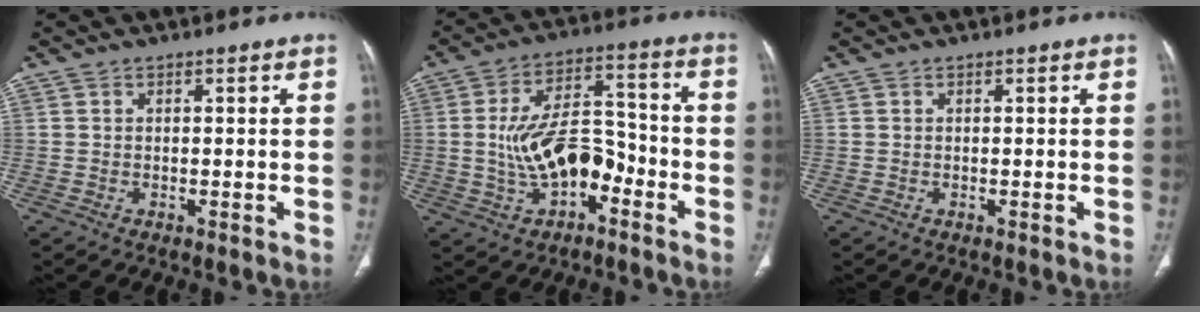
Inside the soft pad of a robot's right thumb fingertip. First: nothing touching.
{"total": 13.0, "force": [-3.5, 7.3, 10.2], "torque": [-0.163, 0.044, -0.062]}
{"total": 0.0}